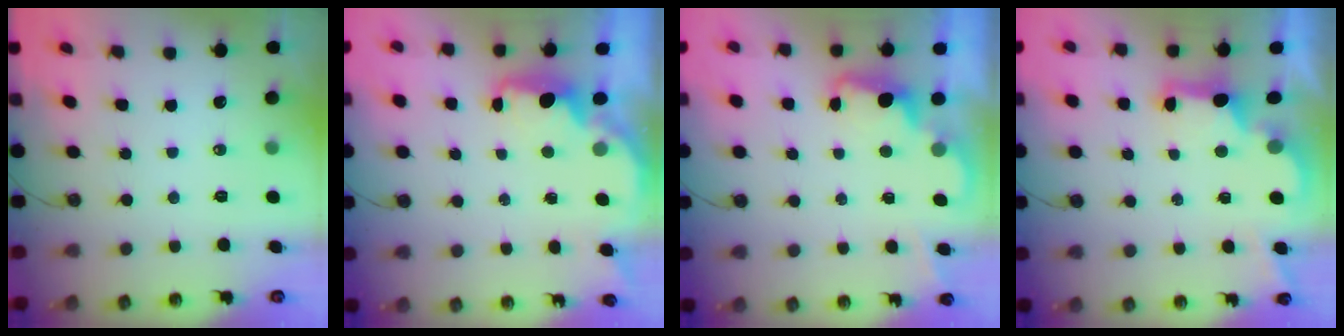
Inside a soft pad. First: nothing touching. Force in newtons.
{"total": 2.5, "press": 2.4, "slide": 0.8}
{"total": 2.4, "press": 2.4, "slide": 0.5}
{"total": 2.7, "press": 2.6, "slide": 0.9}